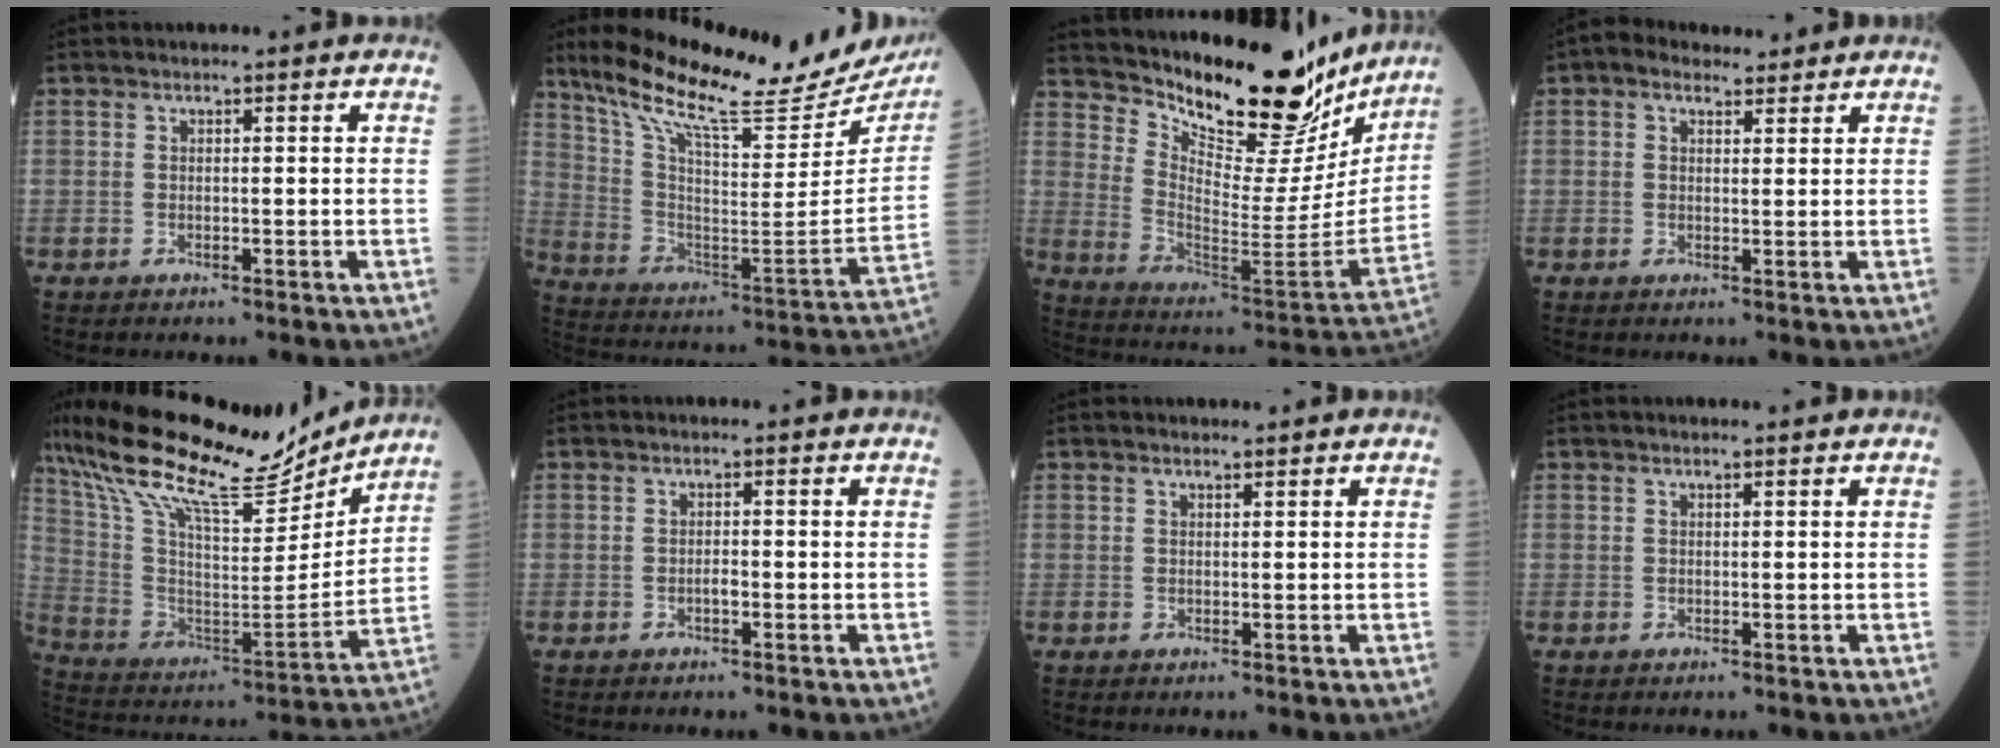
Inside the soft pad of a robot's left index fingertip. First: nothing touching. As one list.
[{"total": 28.8, "force": [24.5, 3.6, 14.7], "torque": [-0.254, -0.071, 0.352]}, {"total": 21.7, "force": [19.2, 5.5, 8.5], "torque": [-0.136, -0.054, 0.281]}, {"total": 3.9, "force": [2.8, 2.2, 1.6], "torque": [-0.036, 0.028, 0.049]}, {"total": 24.7, "force": [20.5, 4.9, 12.9], "torque": [-0.245, 0.005, 0.341]}, {"total": 0.9, "force": [-0.4, 0.2, 0.7], "torque": [-0.014, 0.002, -0.007]}, {"total": 1.3, "force": [1.2, 0.2, 0.4], "torque": [-0.010, 0.009, 0.021]}, {"total": 0.7, "force": [0.7, -0.1, 0.3], "torque": [-0.009, 0.003, 0.012]}]